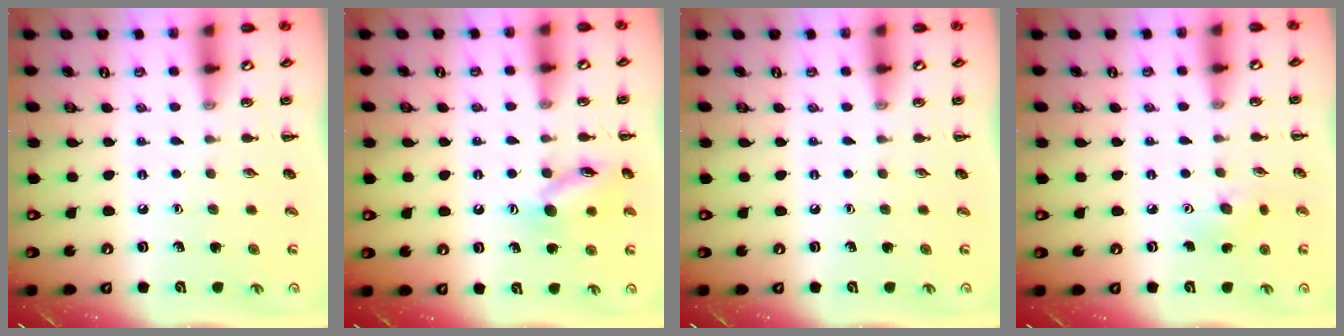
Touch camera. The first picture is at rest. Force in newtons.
{"total": 12.3, "press": 12.2, "slide": 0.8}
{"total": 0.0}
{"total": 3.7, "press": 3.6, "slide": 0.9}